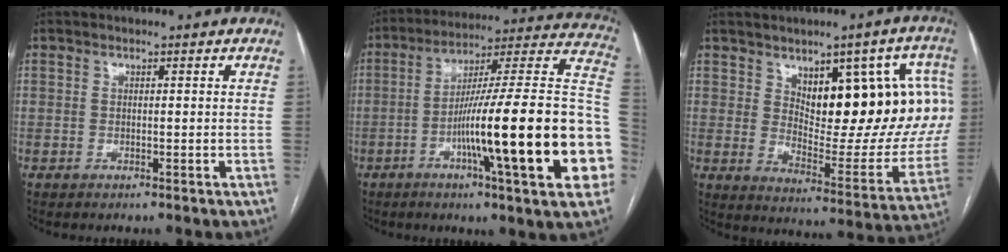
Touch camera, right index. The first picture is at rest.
{"total": 28.3, "force": [-6.9, 1.6, 27.4], "torque": [-0.312, 0.006, -0.112]}
{"total": 20.2, "force": [5.8, 8.1, 17.6], "torque": [-0.215, 0.006, 0.089]}